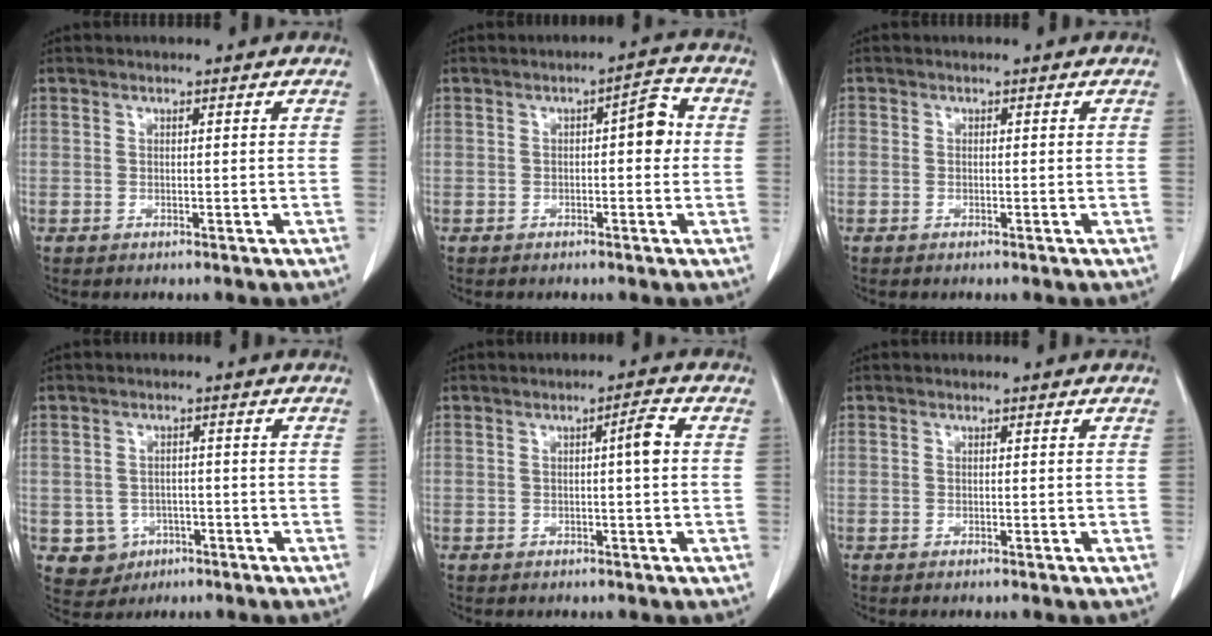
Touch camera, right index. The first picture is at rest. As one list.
[{"total": 4.3, "force": [0.3, 1.5, 4.0], "torque": [-0.048, 0.018, 0.002]}, {"total": 0.8, "force": [-0.1, 0.7, 0.3], "torque": [-0.007, 0.005, -0.003]}, {"total": 4.5, "force": [-1.5, 4.3, 0.6], "torque": [0.000, 0.010, -0.011]}, {"total": 2.4, "force": [0.3, -0.1, 2.4], "torque": [-0.037, 0.003, 0.006]}, {"total": 0.0}]